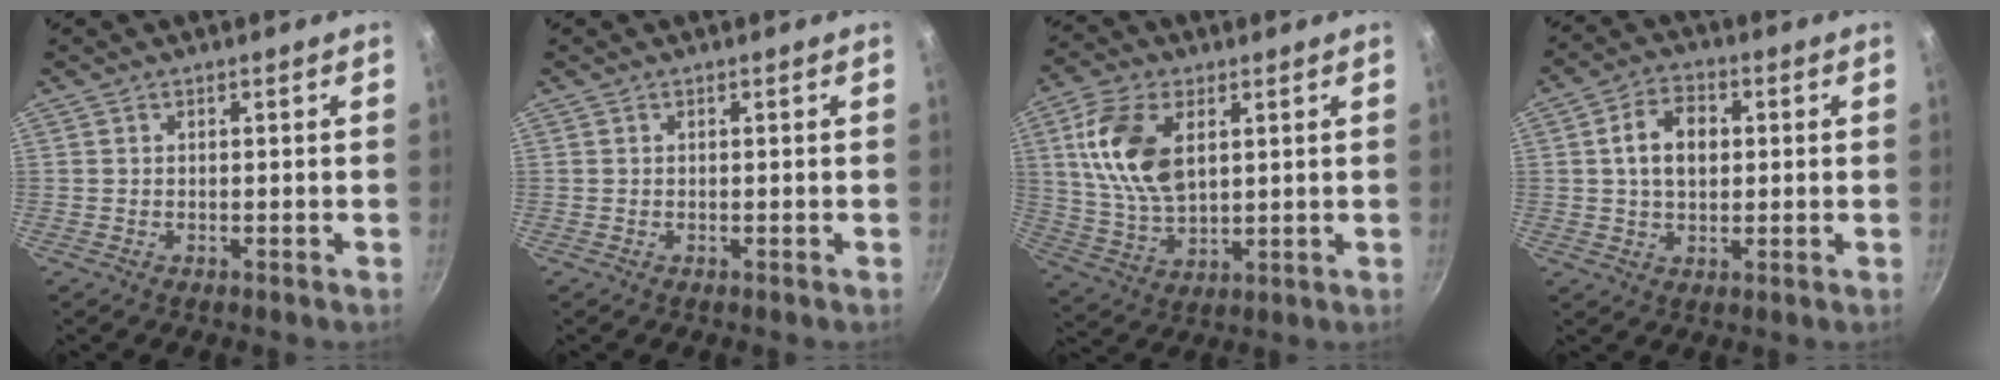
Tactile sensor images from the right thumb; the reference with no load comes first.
{"total": 0.0}
{"total": 13.9, "force": [4.0, 8.1, 10.7], "torque": [-0.195, -0.014, 0.083]}
{"total": 8.4, "force": [1.2, 5.8, 6.0], "torque": [-0.086, 0.011, 0.014]}